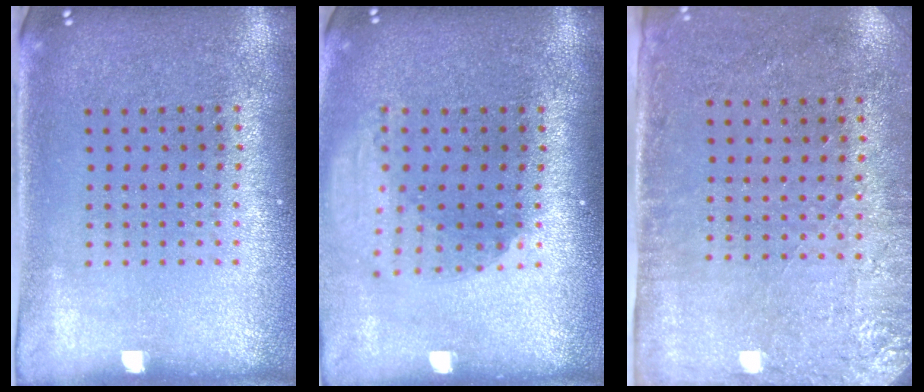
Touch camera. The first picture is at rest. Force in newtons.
{"total": 1.9, "press": 1.5, "slide": 1.2}
{"total": 2.7, "press": 2.3, "slide": 1.5}